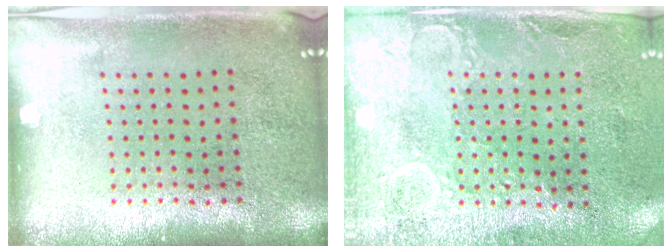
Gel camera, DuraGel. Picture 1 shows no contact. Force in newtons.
{"total": 2.9, "press": 2.5, "slide": 1.5}